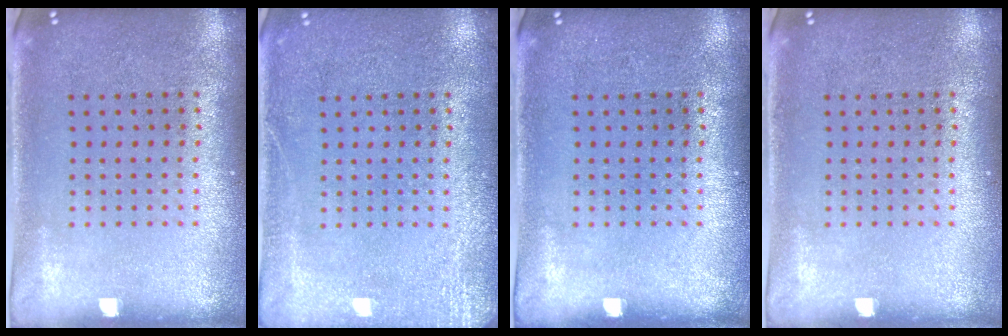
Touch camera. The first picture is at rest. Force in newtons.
{"total": 2.8, "press": 2.7, "slide": 0.4}
{"total": 0.0}
{"total": 0.0}